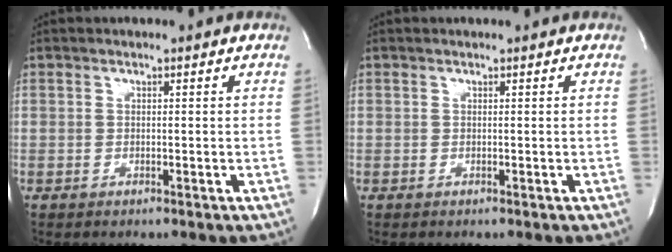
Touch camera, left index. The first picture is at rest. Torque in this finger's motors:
{"motor_torque": [0.00, 0.00, -0.04, 0.00]}